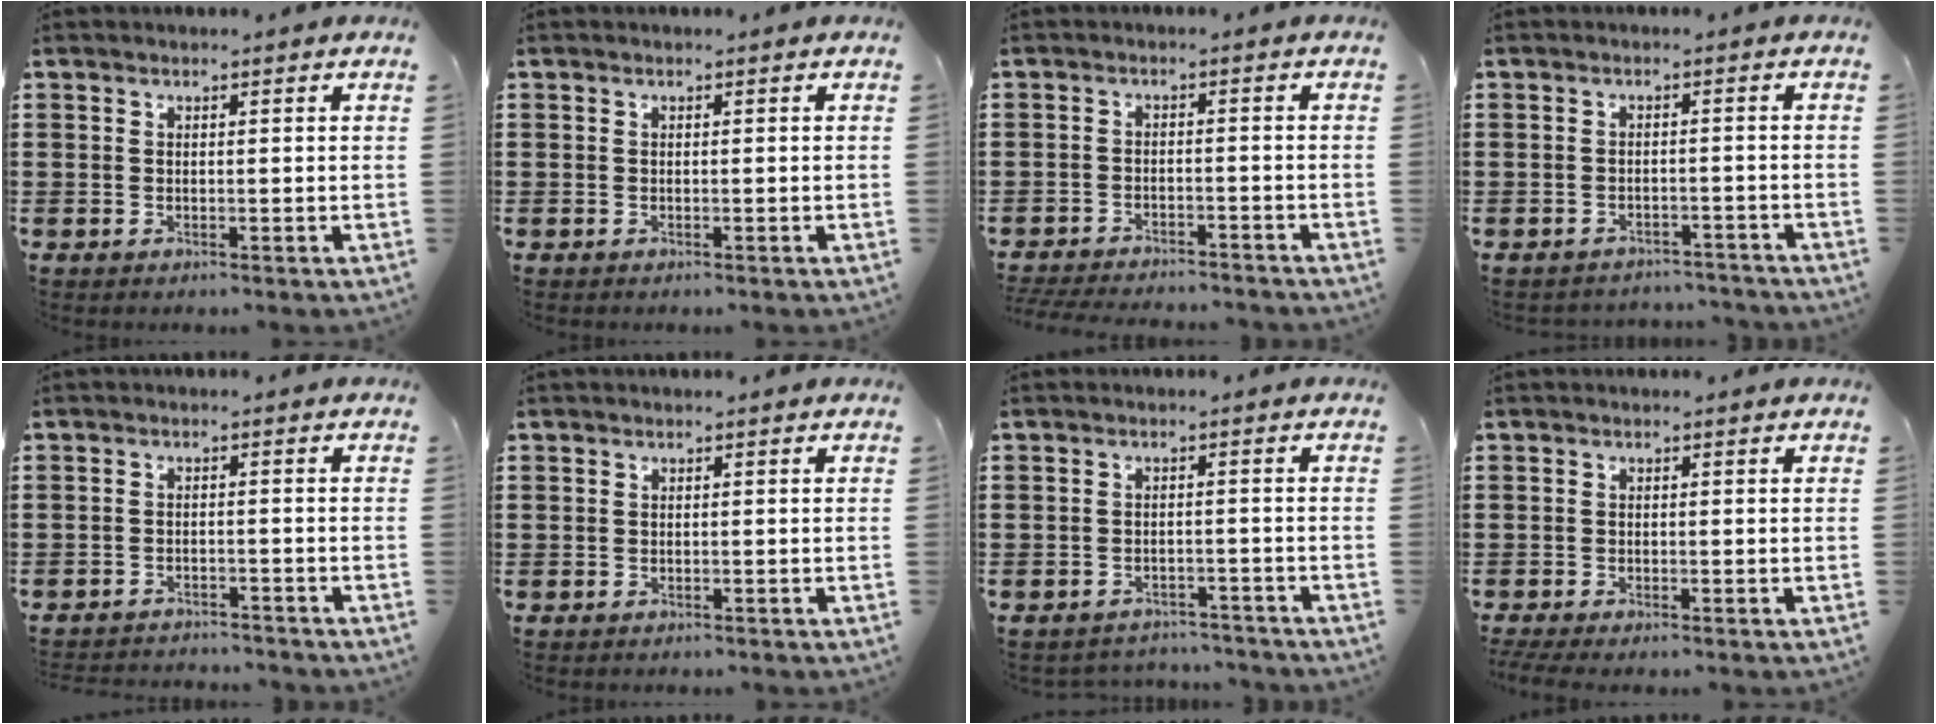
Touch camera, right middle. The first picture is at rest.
{"total": 0.0}
{"total": 3.4, "force": [-3.4, 0.2, 0.4], "torque": [-0.015, -0.001, -0.073]}
{"total": 2.2, "force": [-2.2, 0.3, -0.1], "torque": [-0.006, 0.001, -0.047]}
{"total": 2.3, "force": [-2.3, 0.2, -0.1], "torque": [-0.006, 0.001, -0.050]}
{"total": 0.5, "force": [-0.3, 0.4, -0.1], "torque": [0.003, 0.005, -0.009]}
{"total": 2.4, "force": [-2.4, 0.4, -0.1], "torque": [-0.007, 0.000, -0.052]}
{"total": 0.9, "force": [-0.8, 0.1, 0.3], "torque": [-0.007, -0.004, -0.015]}